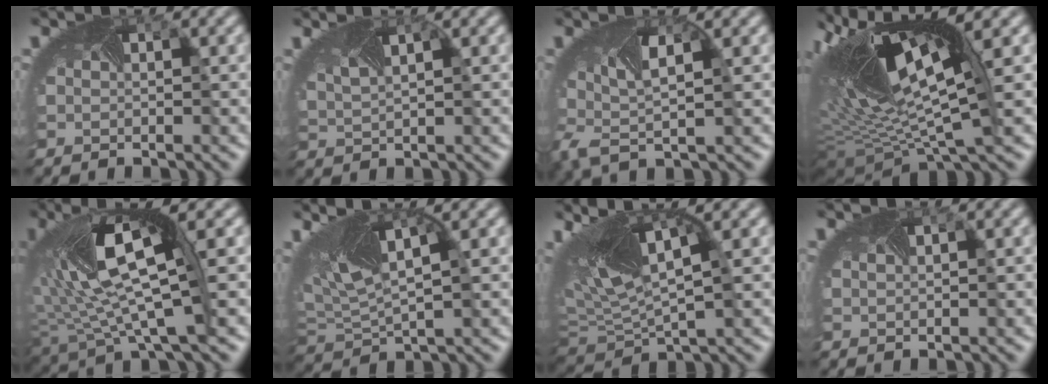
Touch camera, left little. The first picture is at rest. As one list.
[{"total": 1.9, "force": [1.3, 0.4, 1.3], "torque": [-0.050, 0.006, 0.035]}, {"total": 3.4, "force": [-0.9, 1.0, 3.1], "torque": [-0.092, -0.013, -0.009]}, {"total": 14.6, "force": [2.3, 4.9, 13.6], "torque": [-0.262, -0.014, 0.081]}, {"total": 8.7, "force": [1.0, 2.6, 8.2], "torque": [-0.191, -0.020, 0.033]}, {"total": 5.4, "force": [1.7, 2.0, 4.7], "torque": [-0.112, 0.006, 0.049]}, {"total": 8.2, "force": [1.9, 3.4, 7.2], "torque": [-0.151, -0.001, 0.051]}, {"total": 0.0}]